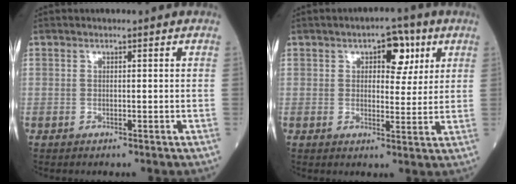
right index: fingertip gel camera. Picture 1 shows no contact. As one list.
[{"total": 6.1, "force": [2.7, 3.0, 4.6], "torque": [-0.056, 0.011, 0.036]}]